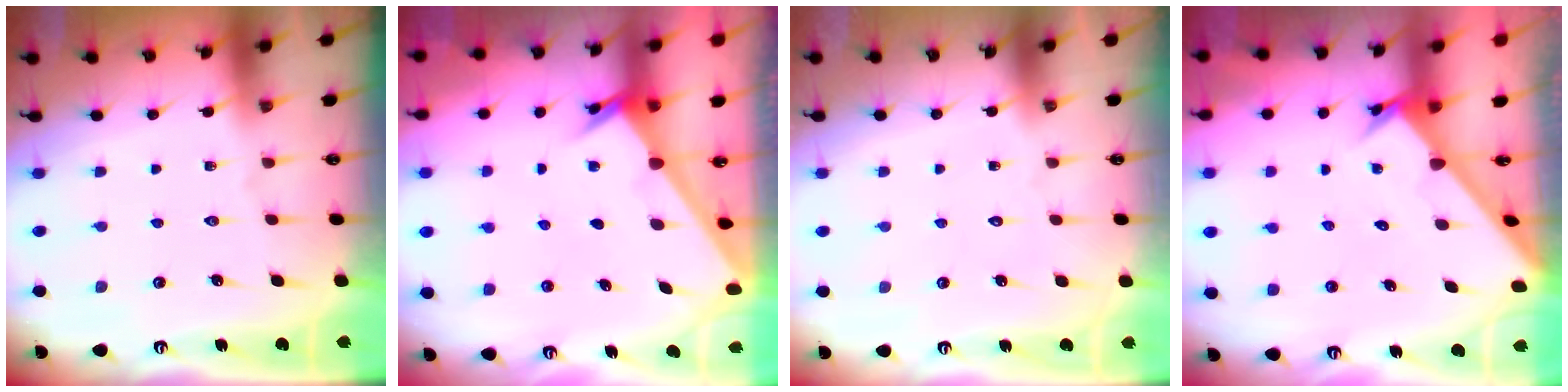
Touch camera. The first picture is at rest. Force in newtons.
{"total": 2.3, "press": 2.3, "slide": 0.3}
{"total": 1.6, "press": 1.6, "slide": 0.1}
{"total": 2.4, "press": 2.4, "slide": 0.1}